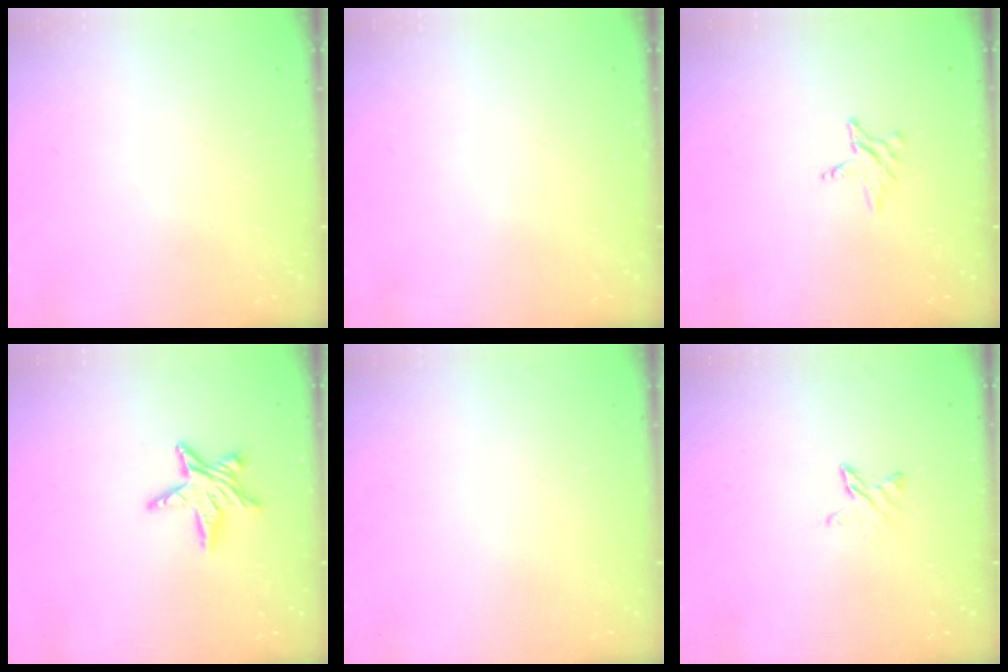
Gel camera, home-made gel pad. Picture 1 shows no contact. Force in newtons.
{"total": 0.0}
{"total": 3.4, "press": 3.4, "slide": 0.4}
{"total": 8.6, "press": 8.5, "slide": 0.6}
{"total": 0.0}
{"total": 4.1, "press": 4.1, "slide": 0.4}